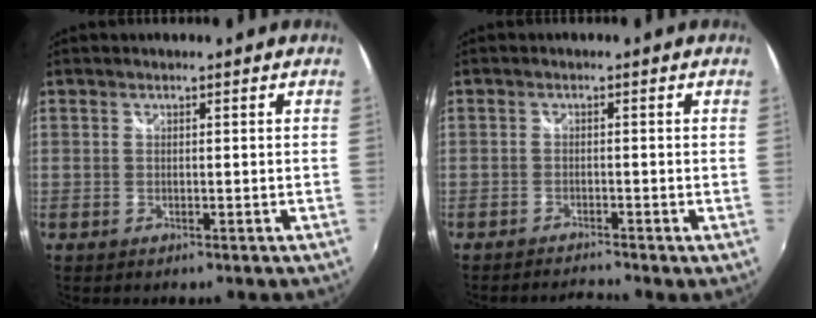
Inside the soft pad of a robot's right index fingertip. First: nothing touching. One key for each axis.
{"total": 2.3, "fx": -2.2, "fy": -0.2, "fz": 0.4, "tx": -0.016, "ty": -0.006, "tz": -0.047}